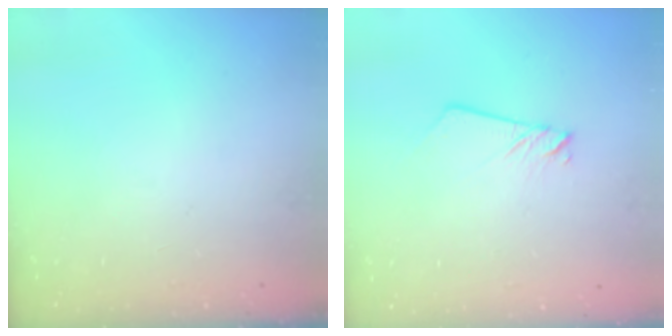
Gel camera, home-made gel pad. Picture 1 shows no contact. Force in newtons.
{"total": 2.1, "press": 2.1, "slide": 0.1}